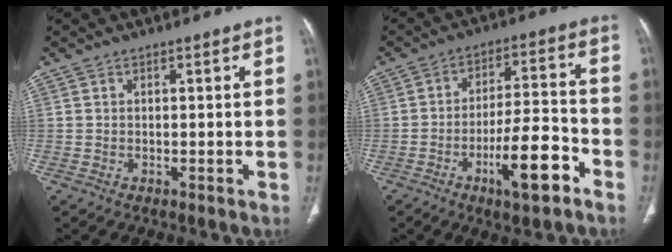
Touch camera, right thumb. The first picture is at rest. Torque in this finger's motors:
{"motor_torque": [2.02, 0.94, 1.04, -1.19, 0.31]}